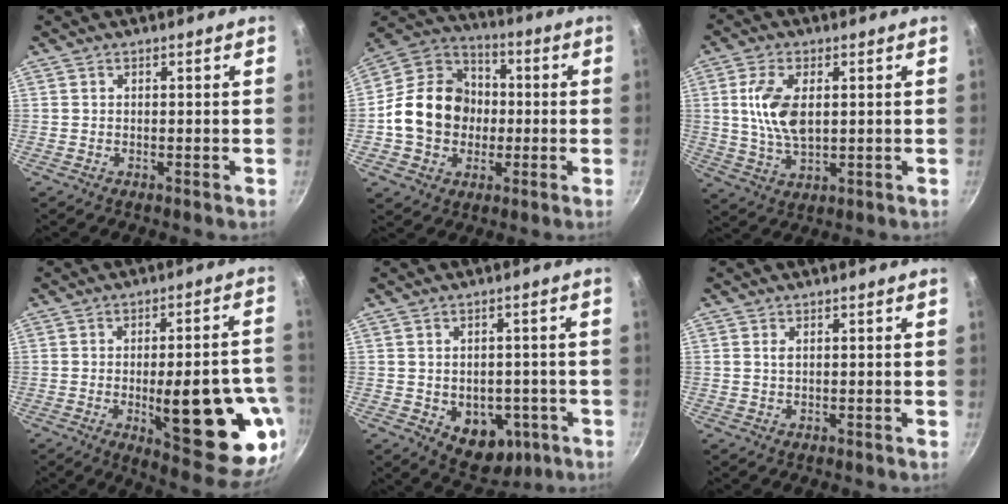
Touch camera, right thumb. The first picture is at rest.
{"total": 17.1, "force": [-1.2, 14.3, 9.3], "torque": [-0.128, 0.036, -0.031]}
{"total": 9.9, "force": [1.7, 5.3, 8.2], "torque": [-0.157, -0.006, 0.034]}
{"total": 22.4, "force": [-5.3, 7.7, 20.4], "torque": [-0.230, 0.004, -0.059]}
{"total": 8.9, "force": [-3.3, 6.3, 5.3], "torque": [-0.037, 0.015, -0.030]}
{"total": 1.0, "force": [0.3, 0.5, 0.8], "torque": [-0.016, 0.001, 0.006]}